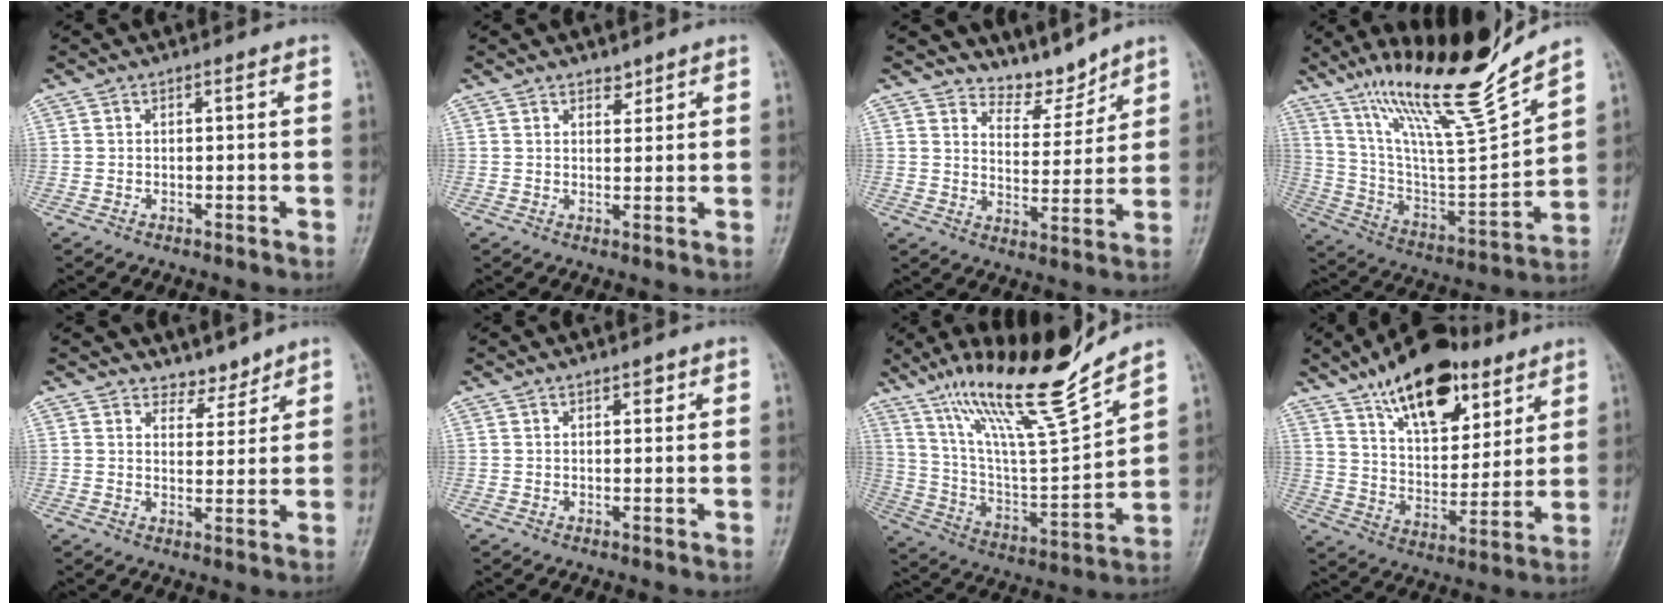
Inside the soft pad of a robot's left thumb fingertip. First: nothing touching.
{"total": 2.1, "force": [1.7, 1.1, 0.6], "torque": [0.006, -0.011, 0.024]}
{"total": 6.3, "force": [6.0, 2.0, 0.3], "torque": [0.020, -0.058, 0.112]}
{"total": 21.8, "force": [16.5, 2.0, 14.1], "torque": [-0.210, -0.080, 0.299]}
{"total": 3.7, "force": [3.2, 1.7, 0.3], "torque": [0.021, -0.025, 0.049]}
{"total": 1.6, "force": [0.9, 0.8, 0.9], "torque": [-0.004, -0.002, 0.010]}
{"total": 20.6, "force": [15.6, 1.9, 13.3], "torque": [-0.203, -0.079, 0.284]}
{"total": 19.5, "force": [12.0, 9.3, 12.2], "torque": [-0.150, -0.053, 0.203]}